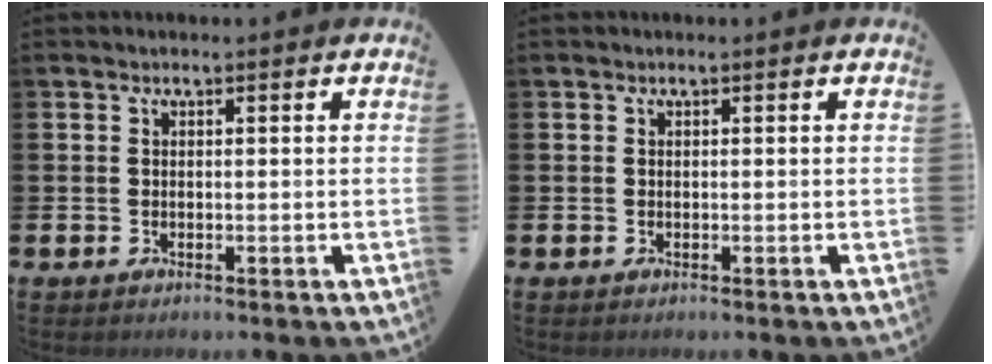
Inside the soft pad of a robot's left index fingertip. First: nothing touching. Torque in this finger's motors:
{"motor_torque": [-0.02, 0.01, 0.00, 0.00]}